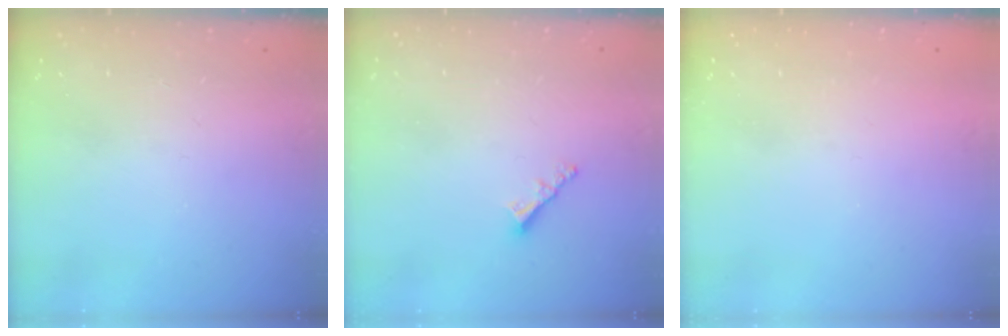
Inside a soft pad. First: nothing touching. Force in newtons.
{"total": 2.3, "press": 2.3, "slide": 0.1}
{"total": 1.3, "press": 1.3, "slide": 0.2}